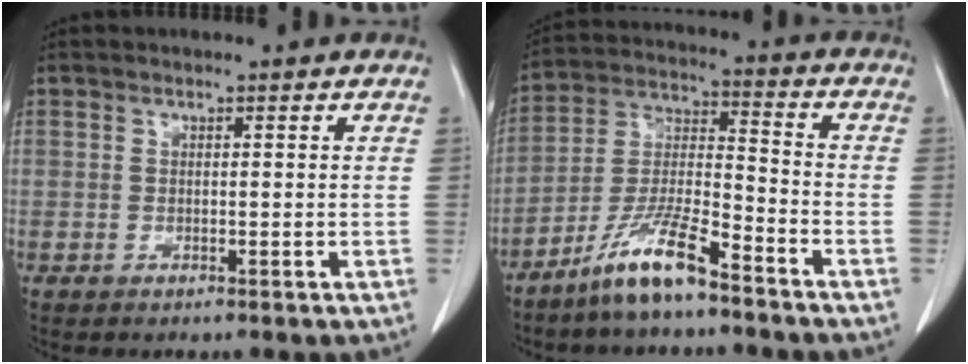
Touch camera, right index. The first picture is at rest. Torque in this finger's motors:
{"motor_torque": [1.09, -1.05, 0.59, 0.19]}